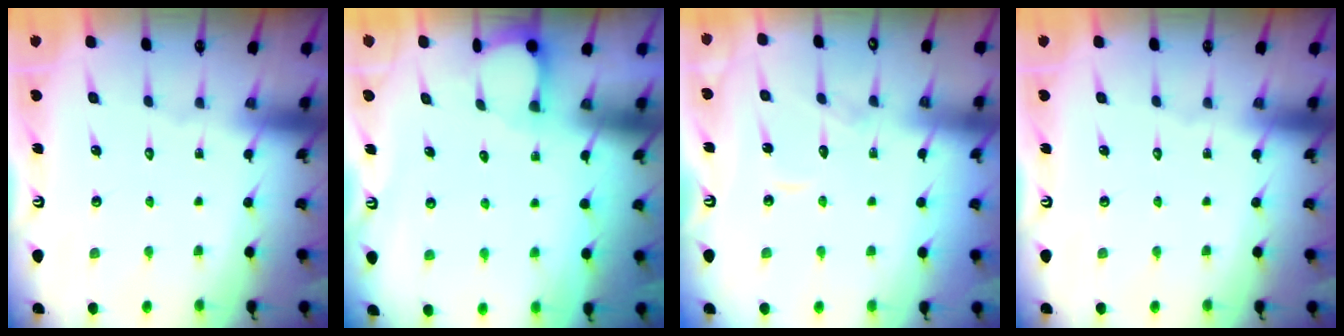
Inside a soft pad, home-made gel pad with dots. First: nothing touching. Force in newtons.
{"total": 2.0, "press": 2.0, "slide": 0.2}
{"total": 6.1, "press": 6.1, "slide": 0.5}
{"total": 0.0}